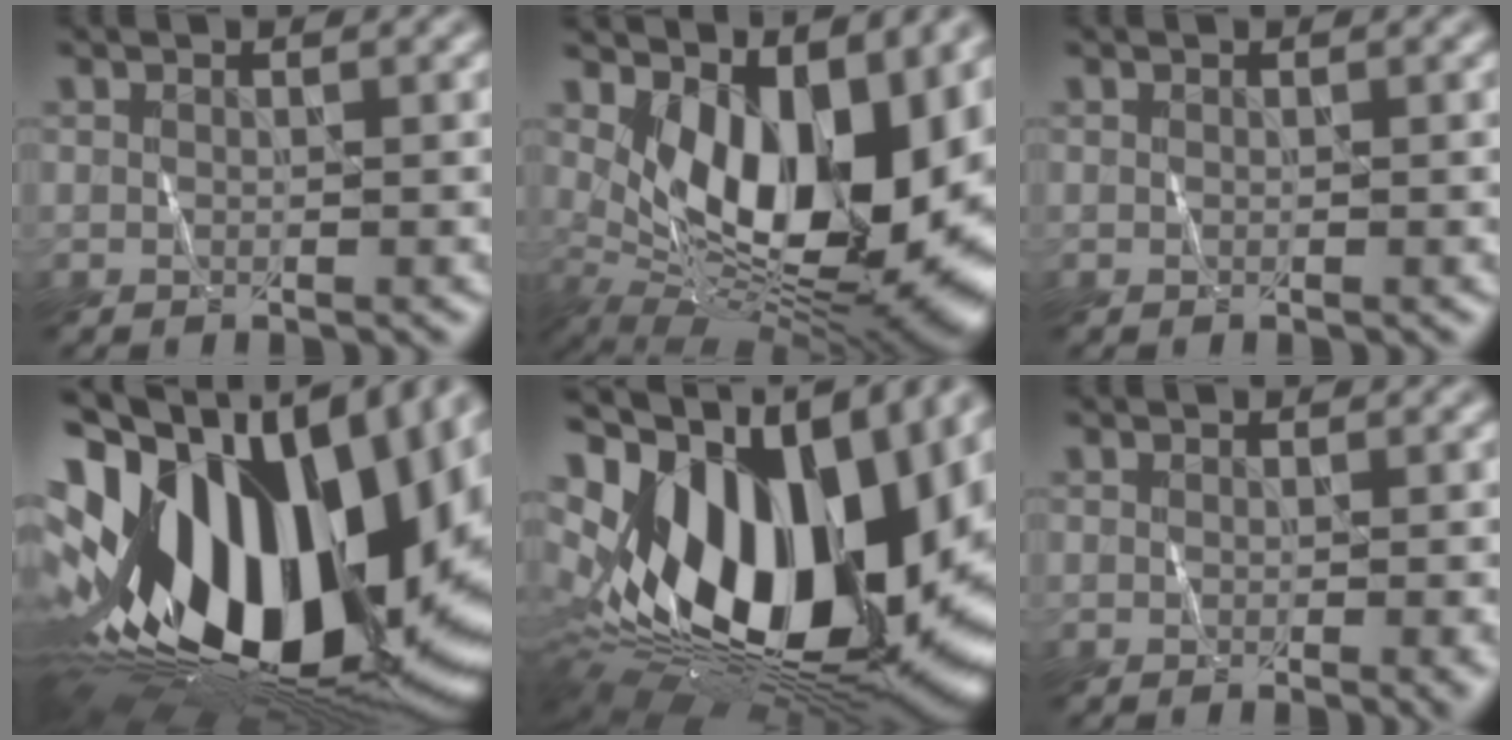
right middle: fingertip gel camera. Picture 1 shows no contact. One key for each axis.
{"total": 14.9, "fx": 2.0, "fy": 7.6, "fz": 12.7, "tx": -0.168, "ty": -0.019, "tz": 0.033}
{"total": 0.0}
{"total": 22.5, "fx": -0.9, "fy": 13.6, "fz": 17.8, "tx": -0.363, "ty": -0.047, "tz": 0.004}
{"total": 19.5, "fx": 1.6, "fy": 12.1, "fz": 15.2, "tx": -0.267, "ty": -0.002, "tz": 0.031}
{"total": 1.7, "fx": -0.4, "fy": 0.4, "fz": 1.6, "tx": -0.015, "ty": -0.006, "tz": -0.004}